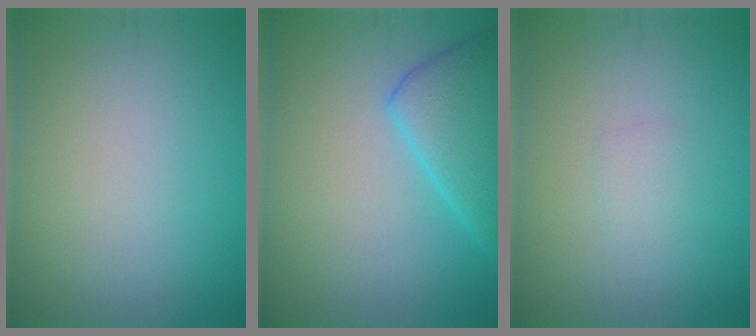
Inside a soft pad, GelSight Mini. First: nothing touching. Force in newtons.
{"total": 5.4, "press": 5.4, "slide": 0.3}
{"total": 0.9, "press": 0.9, "slide": 0.1}